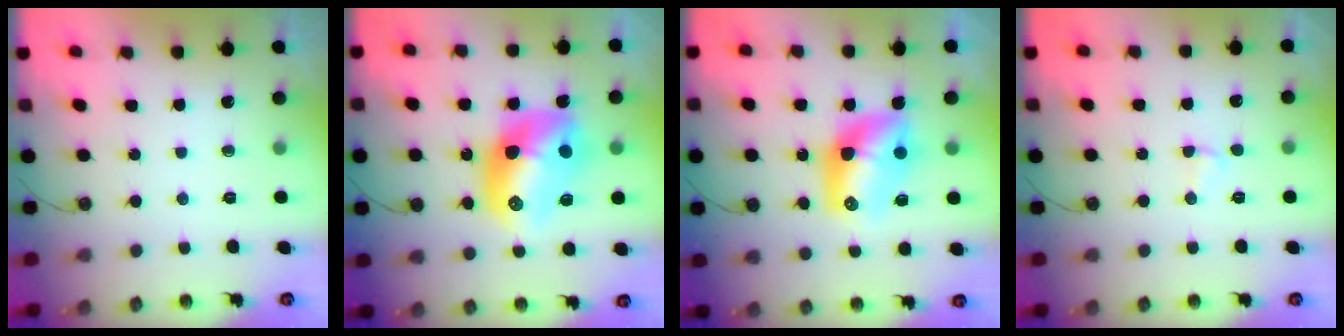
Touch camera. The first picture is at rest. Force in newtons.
{"total": 15.7, "press": 15.6, "slide": 1.4}
{"total": 11.7, "press": 11.6, "slide": 1.0}
{"total": 2.5, "press": 2.4, "slide": 0.7}